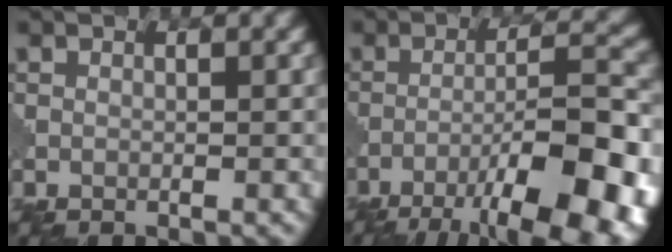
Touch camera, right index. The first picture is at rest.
{"total": 13.7, "force": [-8.0, 3.7, 10.5], "torque": [-0.153, 0.005, -0.115]}